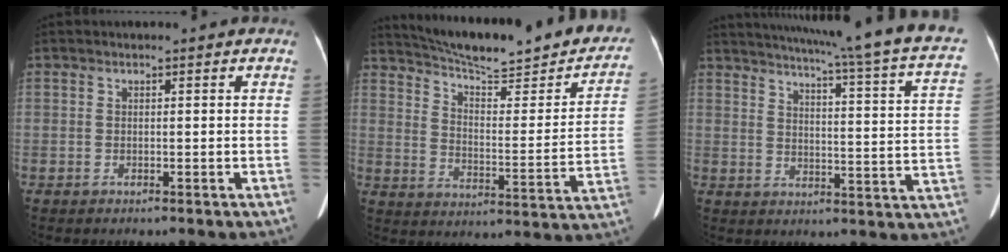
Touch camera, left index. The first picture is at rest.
{"total": 24.6, "force": [20.9, 3.5, 12.4], "torque": [-0.185, -0.030, 0.277]}
{"total": 25.9, "force": [21.4, -0.1, 14.6], "torque": [-0.218, -0.053, 0.256]}